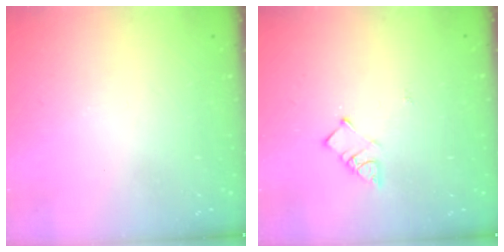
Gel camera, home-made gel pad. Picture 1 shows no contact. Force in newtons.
{"total": 3.7, "press": 3.7, "slide": 0.4}